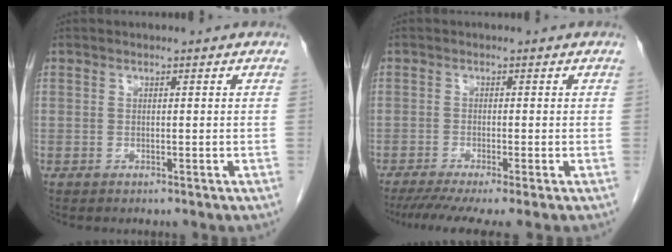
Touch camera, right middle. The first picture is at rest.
{"total": 7.6, "force": [-5.8, 0.2, 4.9], "torque": [-0.070, -0.017, -0.094]}